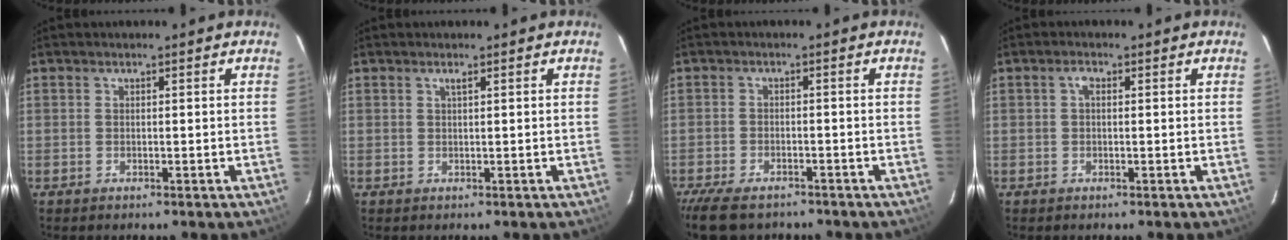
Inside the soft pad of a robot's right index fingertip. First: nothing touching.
{"total": 0.6, "force": [0.3, -0.1, 0.4], "torque": [-0.009, 0.003, 0.005]}
{"total": 8.2, "force": [-6.6, 3.4, 3.4], "torque": [-0.094, -0.017, -0.114]}
{"total": 1.3, "force": [0.2, 0.7, 1.1], "torque": [-0.021, 0.008, 0.001]}